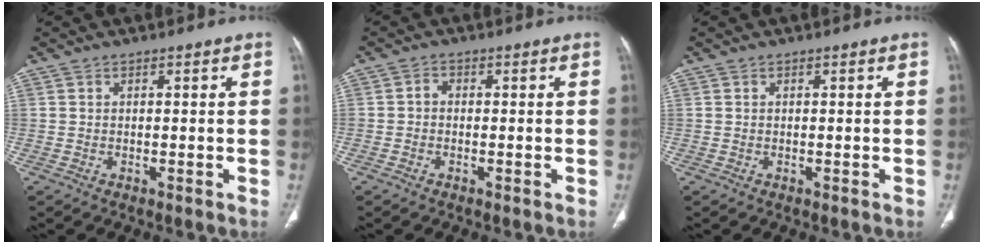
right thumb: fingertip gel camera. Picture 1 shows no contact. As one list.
[{"total": 1.4, "force": [-0.3, 1.1, 0.8], "torque": [-0.007, 0.004, -0.009]}, {"total": 0.0}]